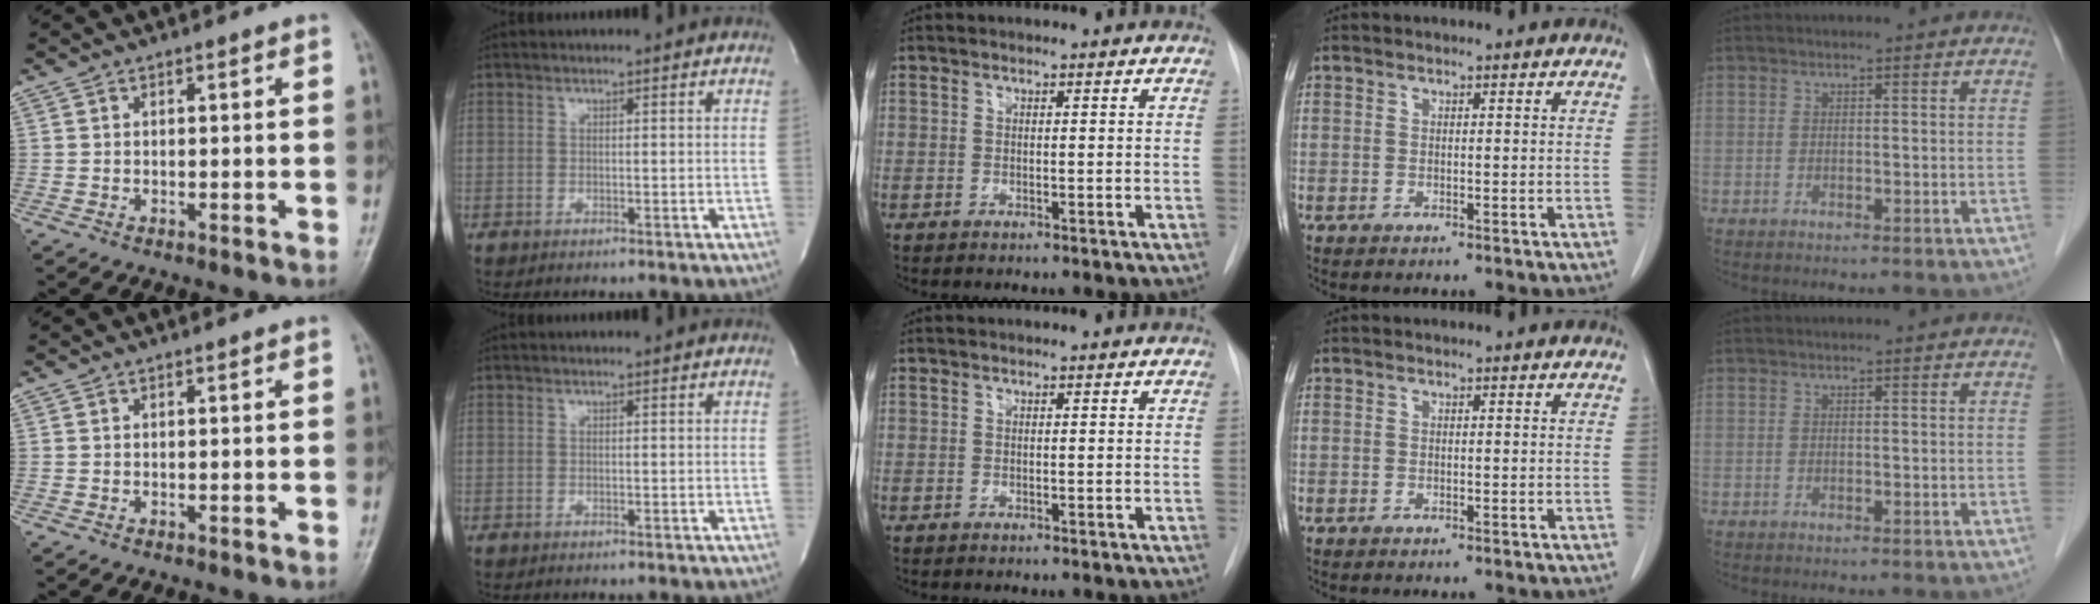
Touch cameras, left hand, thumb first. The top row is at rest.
{}